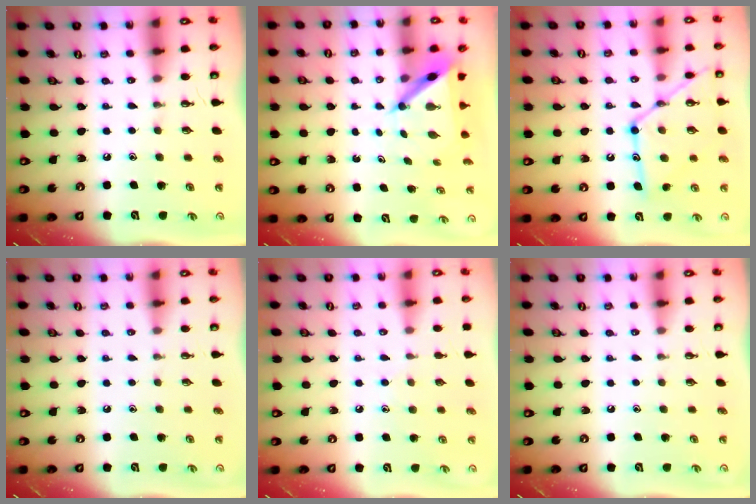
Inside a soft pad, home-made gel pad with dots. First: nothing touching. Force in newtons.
{"total": 5.7, "press": 5.6, "slide": 0.4}
{"total": 17.5, "press": 17.4, "slide": 1.5}
{"total": 0.0}
{"total": 7.7, "press": 7.7, "slide": 0.7}
{"total": 0.0}